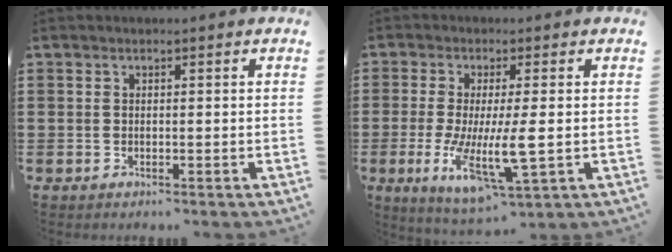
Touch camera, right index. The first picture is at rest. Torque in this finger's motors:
{"motor_torque": [2.14, 0.00, 0.42, 0.21]}